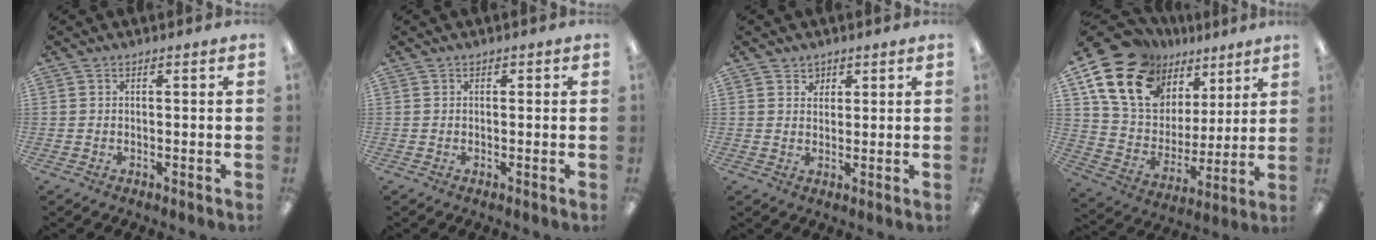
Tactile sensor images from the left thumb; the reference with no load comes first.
{"total": 0.7, "force": [0.1, 0.6, 0.2], "torque": [-0.004, 0.005, 0.000]}
{"total": 2.7, "force": [1.7, 2.1, 0.0], "torque": [0.009, -0.003, 0.029]}
{"total": 19.7, "force": [11.8, 13.2, 8.7], "torque": [-0.170, -0.056, 0.223]}